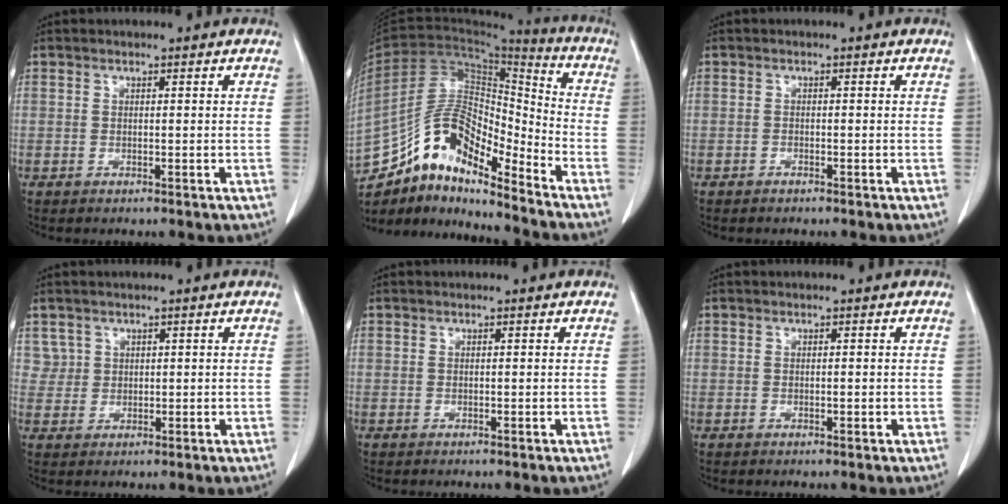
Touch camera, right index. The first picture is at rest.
{"total": 15.2, "force": [-11.8, 4.3, 8.6], "torque": [-0.155, 0.041, -0.212]}
{"total": 0.5, "force": [-0.5, 0.2, 0.1], "torque": [-0.007, 0.000, -0.010]}
{"total": 2.5, "force": [1.3, 2.1, -0.3], "torque": [0.022, 0.006, 0.020]}
{"total": 0.0}
{"total": 0.5, "force": [0.0, 0.3, 0.5], "torque": [-0.006, 0.001, 0.002]}